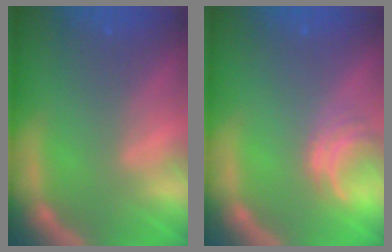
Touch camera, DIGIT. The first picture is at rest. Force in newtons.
{"total": 2.5}